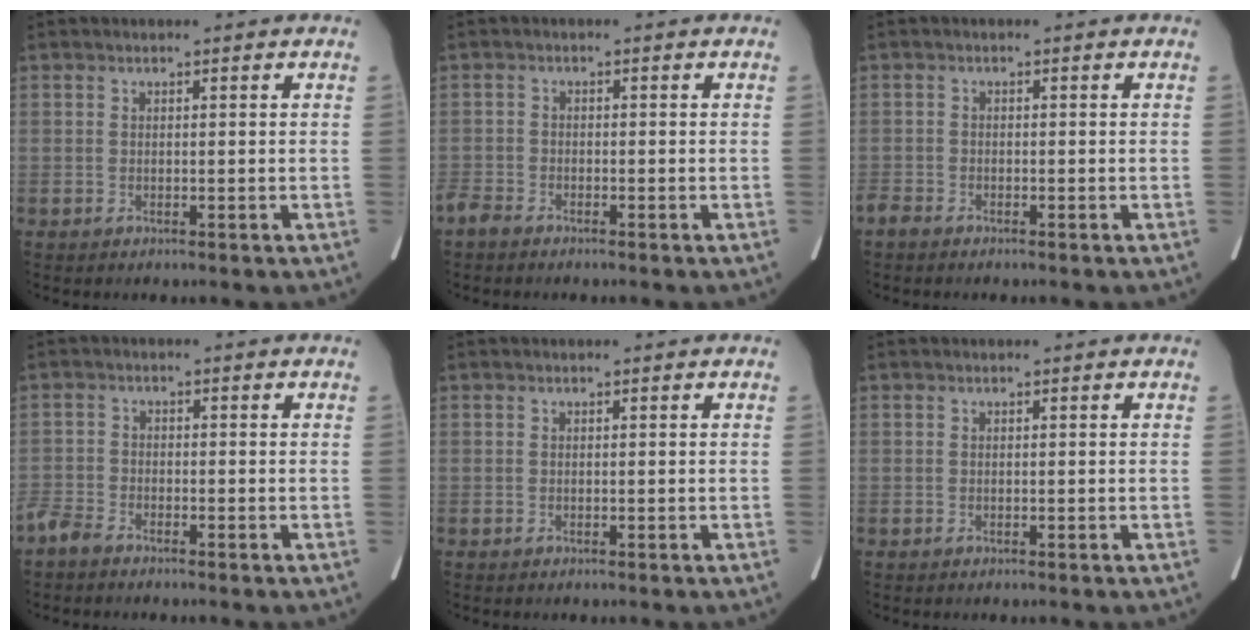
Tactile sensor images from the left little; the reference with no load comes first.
{"total": 2.4, "force": [-2.2, 0.7, 0.7], "torque": [-0.019, -0.003, -0.041]}
{"total": 1.6, "force": [-1.5, 0.5, 0.5], "torque": [-0.017, -0.002, -0.027]}
{"total": 2.9, "force": [-2.7, 0.7, 0.9], "torque": [-0.021, -0.004, -0.054]}
{"total": 0.0}
{"total": 0.0}